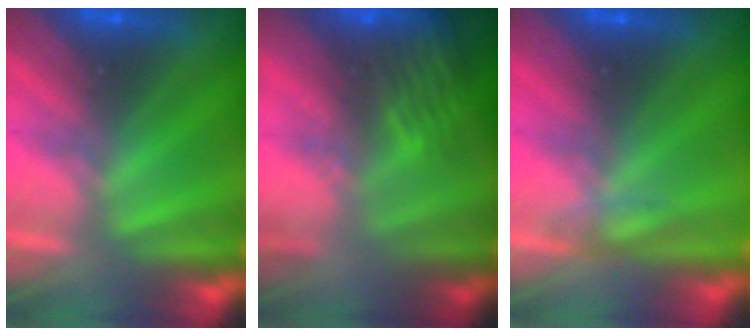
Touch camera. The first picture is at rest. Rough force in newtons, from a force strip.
{"total": 6.1}
{"total": 3.8}